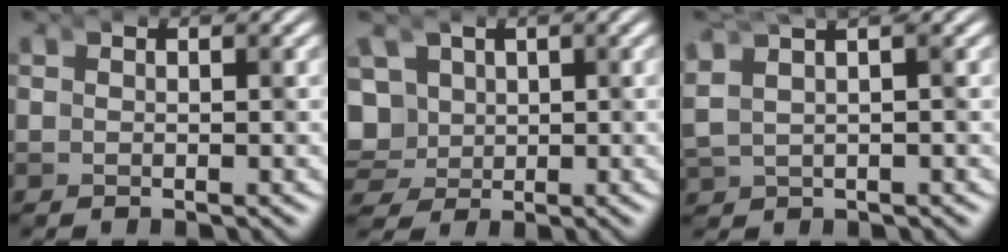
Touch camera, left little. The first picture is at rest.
{"total": 5.8, "force": [-1.8, 5.3, 1.4], "torque": [-0.084, -0.050, -0.022]}
{"total": 4.8, "force": [0.5, 3.8, 3.0], "torque": [-0.069, 0.009, 0.005]}